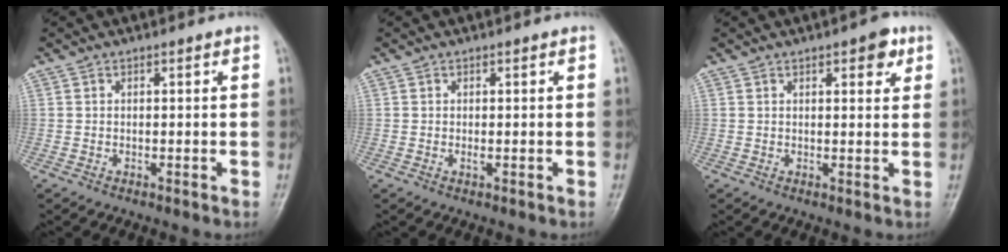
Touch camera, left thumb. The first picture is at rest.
{"total": 0.8, "force": [0.1, 0.2, 0.8], "torque": [-0.015, 0.003, 0.004]}
{"total": 4.0, "force": [2.2, 1.6, 3.0], "torque": [-0.026, -0.006, 0.023]}